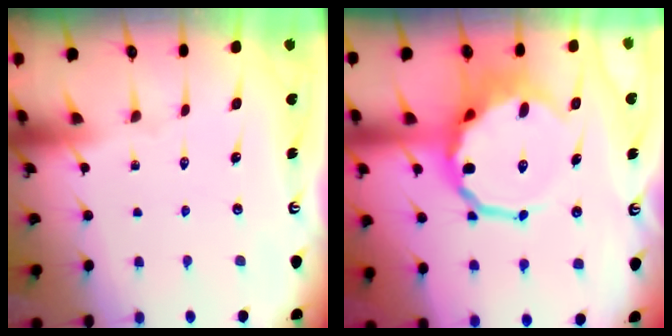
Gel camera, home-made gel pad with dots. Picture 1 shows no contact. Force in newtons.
{"total": 12.8, "press": 12.4, "slide": 2.9}